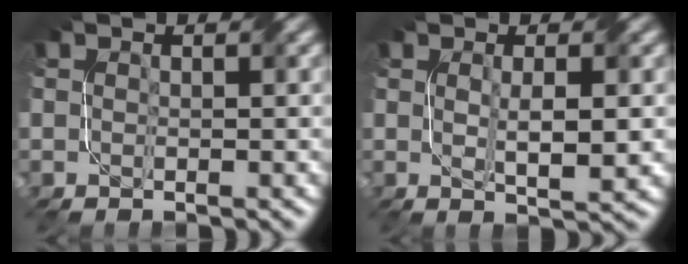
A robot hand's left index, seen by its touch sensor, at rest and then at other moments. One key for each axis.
{"total": 3.1, "fx": 0.2, "fy": 0.6, "fz": 3.1, "tx": -0.055, "ty": -0.003, "tz": 0.008}